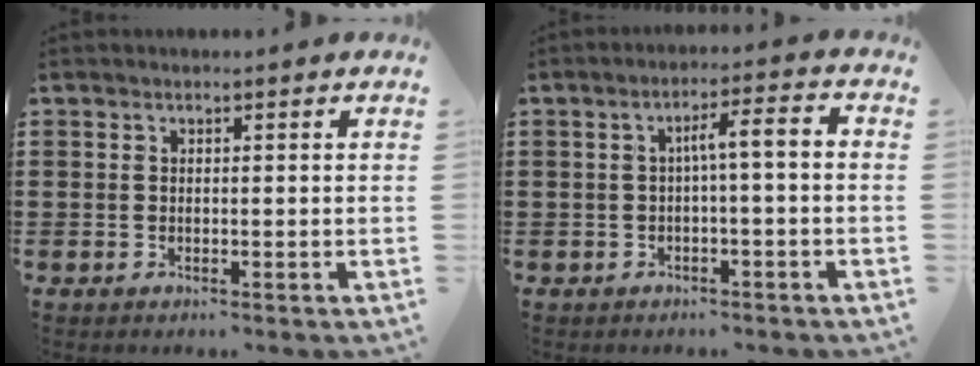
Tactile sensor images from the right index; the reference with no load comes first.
{"total": 3.7, "force": [-0.8, 0.3, 3.7], "torque": [-0.069, 0.009, -0.020]}